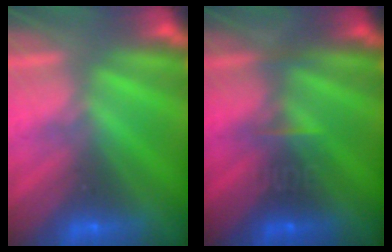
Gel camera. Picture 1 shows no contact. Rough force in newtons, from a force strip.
{"total": 4.6}